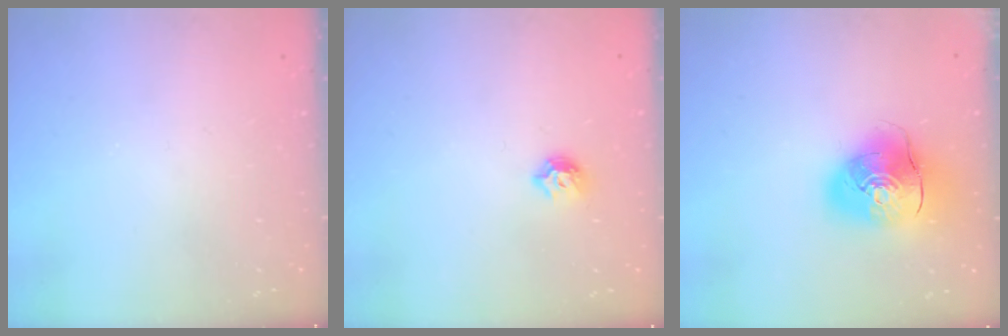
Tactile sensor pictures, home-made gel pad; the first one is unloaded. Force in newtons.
{"total": 6.6, "press": 6.5, "slide": 1.2}
{"total": 13.9, "press": 13.7, "slide": 2.3}